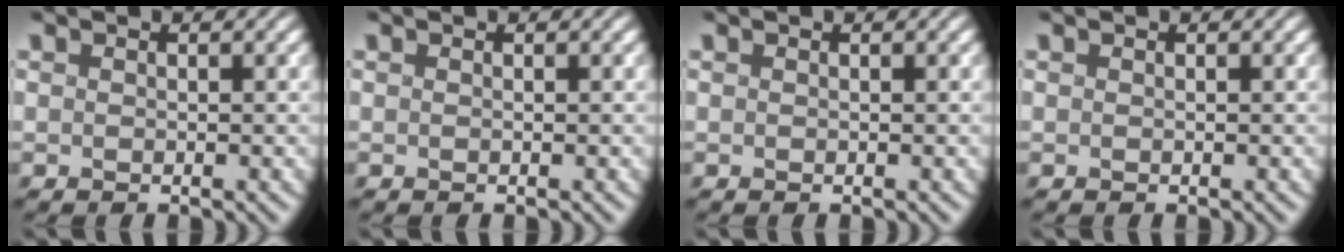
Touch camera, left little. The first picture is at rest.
{"total": 0.0}
{"total": 0.0}
{"total": 0.0}